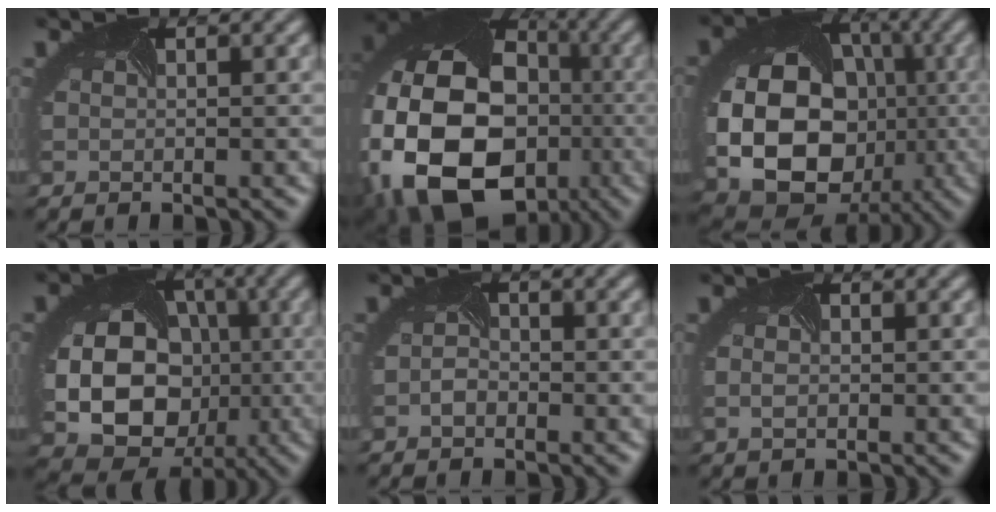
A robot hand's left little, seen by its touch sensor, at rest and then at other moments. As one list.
[{"total": 22.7, "force": [-5.0, 18.0, 12.9], "torque": [-0.256, -0.027, -0.126]}, {"total": 17.0, "force": [-2.1, 13.4, 10.2], "torque": [-0.187, -0.044, -0.037]}, {"total": 15.7, "force": [-1.2, 13.0, 8.9], "torque": [-0.175, -0.031, -0.023]}, {"total": 0.9, "force": [-0.7, 0.4, 0.4], "torque": [-0.016, -0.002, -0.015]}, {"total": 1.0, "force": [-0.1, 0.6, 0.8], "torque": [-0.020, -0.001, 0.003]}]